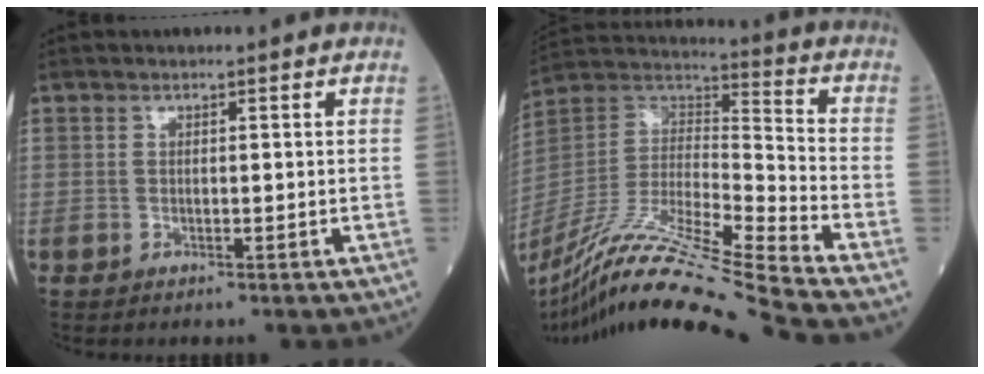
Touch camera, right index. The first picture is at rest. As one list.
[{"total": 24.2, "force": [-20.2, -2.2, 13.2], "torque": [-0.268, -0.033, -0.371]}]